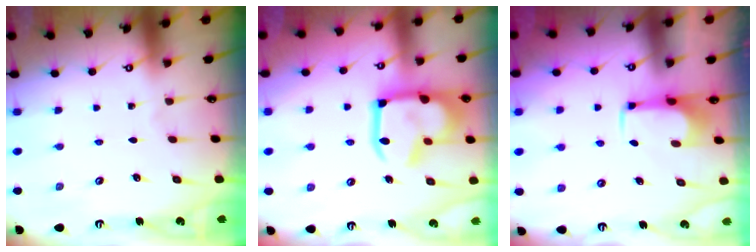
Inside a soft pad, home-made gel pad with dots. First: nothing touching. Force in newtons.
{"total": 21.7, "press": 21.7, "slide": 1.7}
{"total": 2.1, "press": 2.0, "slide": 0.4}